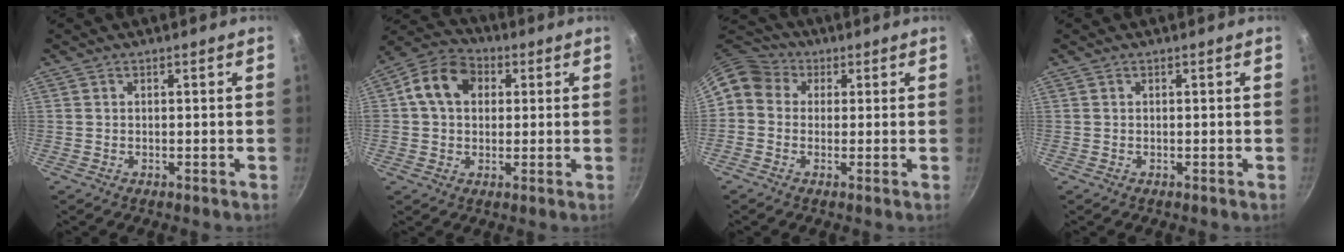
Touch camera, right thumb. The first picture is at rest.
{"total": 10.6, "force": [2.3, 8.3, 6.2], "torque": [-0.083, 0.017, 0.019]}
{"total": 7.9, "force": [1.0, 6.9, 3.6], "torque": [-0.054, 0.025, -0.005]}
{"total": 0.0}